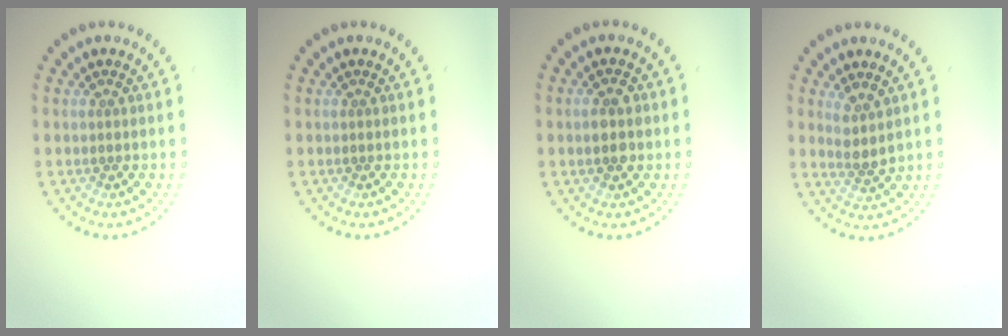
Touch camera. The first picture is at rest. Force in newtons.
{"total": 0.0}
{"total": 2.8, "press": 2.8, "slide": 0.1}
{"total": 2.1, "press": 1.7, "slide": 1.3}